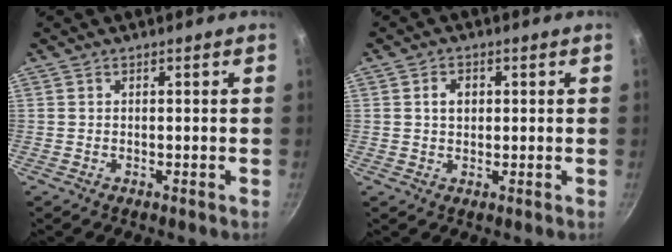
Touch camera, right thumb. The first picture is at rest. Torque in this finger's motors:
{"motor_torque": [-0.13, 0.06, 0.37, -0.01, 0.02]}